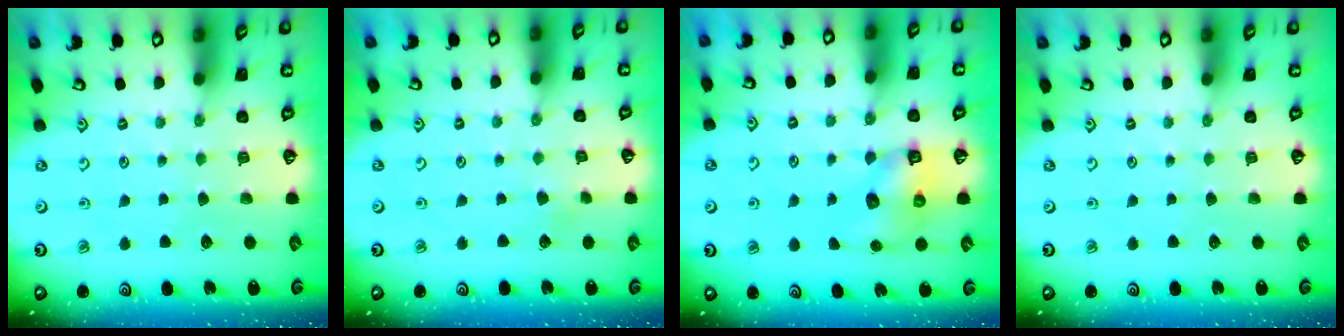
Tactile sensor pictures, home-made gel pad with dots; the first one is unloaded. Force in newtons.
{"total": 2.4, "press": 2.4, "slide": 0.3}
{"total": 8.5, "press": 8.5, "slide": 0.7}
{"total": 0.0}